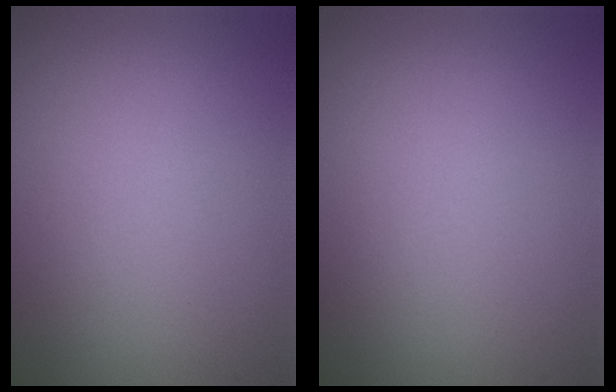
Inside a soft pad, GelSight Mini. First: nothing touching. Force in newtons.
{"total": 0.0}